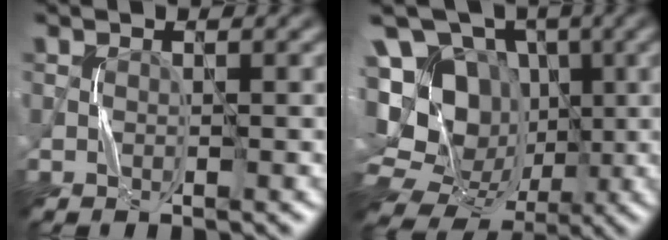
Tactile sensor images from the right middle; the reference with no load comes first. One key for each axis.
{"total": 16.9, "fx": 0.7, "fy": 15.2, "fz": 7.3, "tx": -0.179, "ty": 0.031, "tz": -0.003}